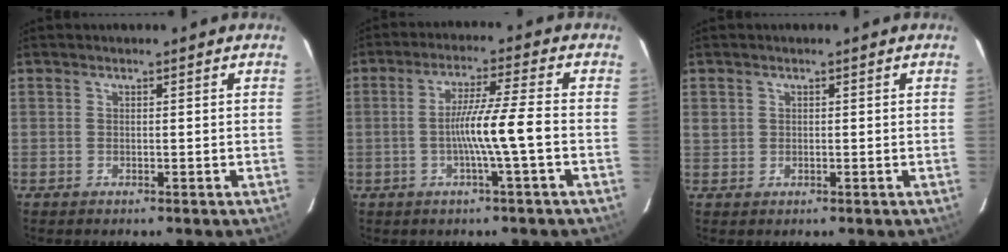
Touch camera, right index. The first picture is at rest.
{"total": 7.4, "force": [-1.6, -1.2, 7.1], "torque": [-0.132, 0.004, -0.029]}
{"total": 1.4, "force": [0.5, 1.3, 0.5], "torque": [-0.008, 0.006, 0.011]}